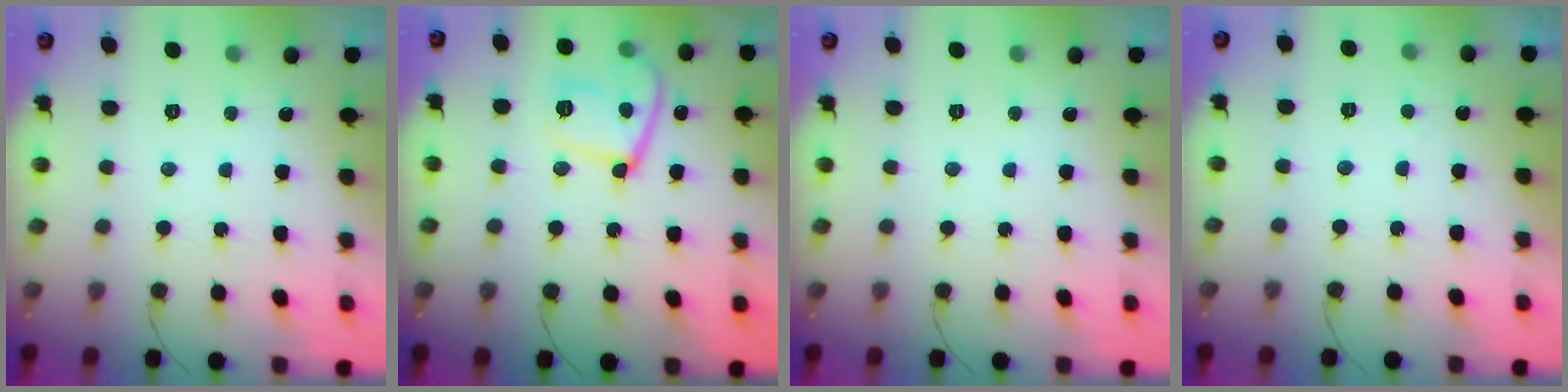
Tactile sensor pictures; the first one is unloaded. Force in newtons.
{"total": 13.3, "press": 13.2, "slide": 1.3}
{"total": 0.0}
{"total": 0.8, "press": 0.6, "slide": 0.4}